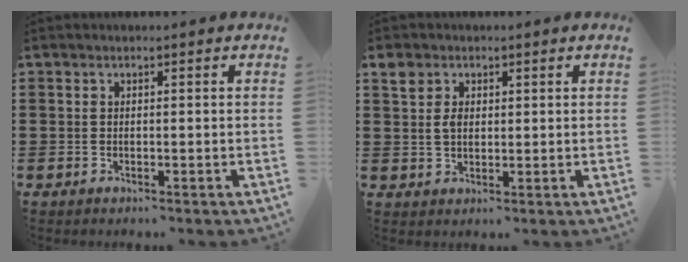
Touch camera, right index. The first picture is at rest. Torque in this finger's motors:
{"motor_torque": [0.04, 0.03, 0.16, 0.04]}